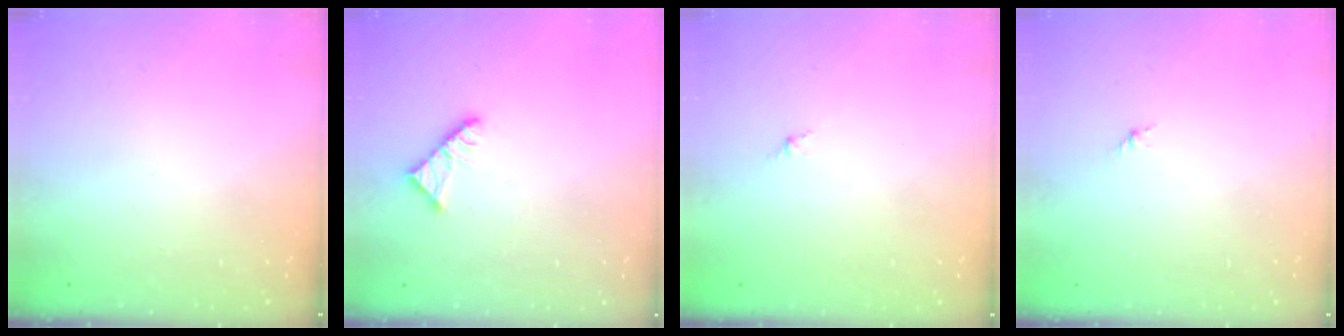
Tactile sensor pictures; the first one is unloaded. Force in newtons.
{"total": 4.4, "press": 4.4, "slide": 0.6}
{"total": 0.0}
{"total": 1.6, "press": 1.5, "slide": 0.6}